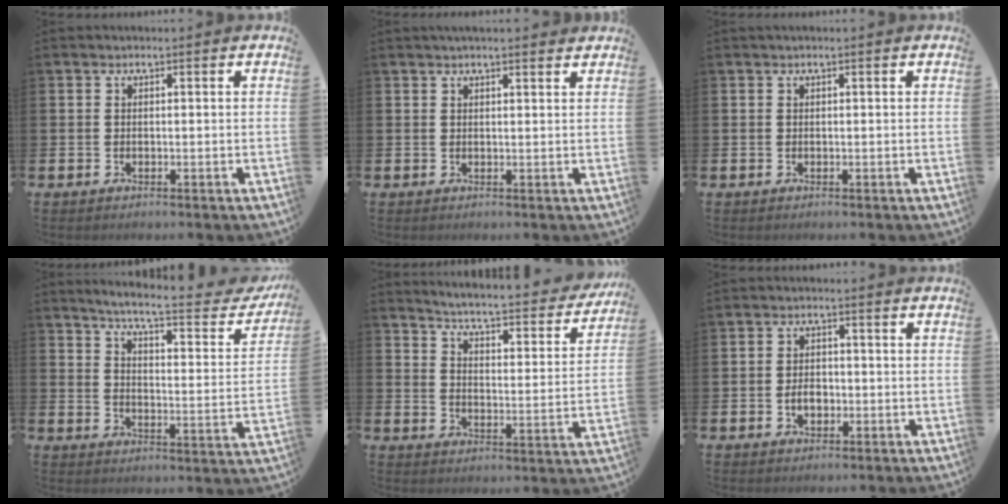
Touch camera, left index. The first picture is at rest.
{"total": 1.8, "force": [1.7, 0.0, 0.5], "torque": [0.002, -0.007, 0.028]}
{"total": 0.0}
{"total": 6.3, "force": [5.7, 0.3, 2.7], "torque": [-0.074, -0.044, 0.089]}
{"total": 4.7, "force": [4.5, 0.2, 1.4], "torque": [-0.046, -0.043, 0.066]}
{"total": 2.6, "force": [-0.6, 1.8, 1.8], "torque": [-0.020, -0.003, -0.016]}